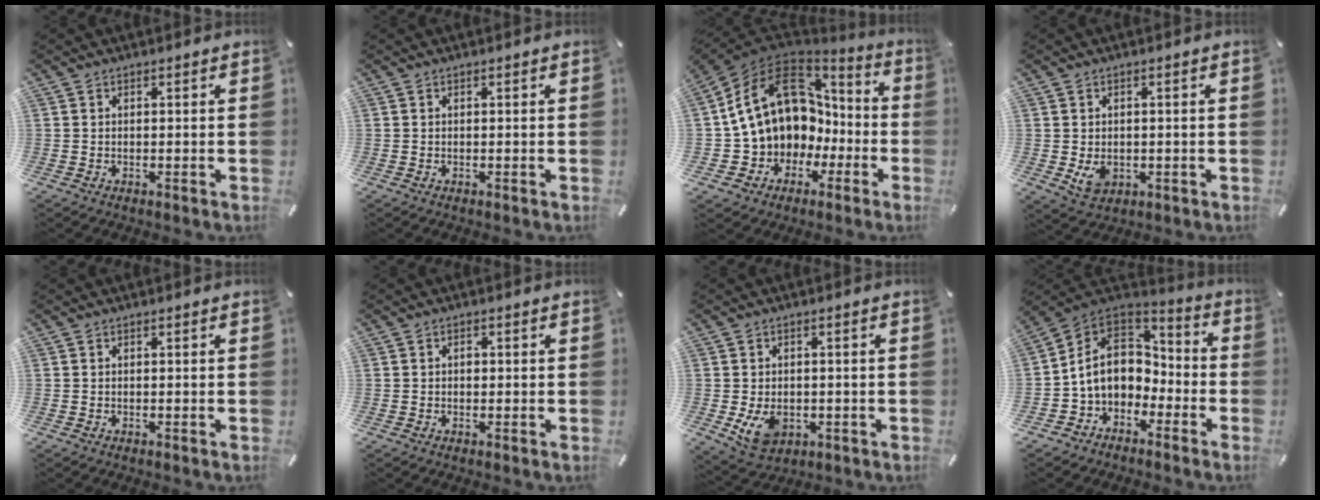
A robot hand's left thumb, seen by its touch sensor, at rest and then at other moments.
{"total": 0.0}
{"total": 19.3, "force": [4.7, 15.2, 10.8], "torque": [-0.229, -0.029, 0.105]}
{"total": 4.2, "force": [-0.5, 3.3, 2.6], "torque": [-0.041, -0.006, -0.010]}
{"total": 0.0}
{"total": 1.1, "force": [0.0, 0.8, 0.7], "torque": [-0.008, -0.001, -0.002]}
{"total": 6.7, "force": [-1.3, 5.1, 4.1], "torque": [-0.076, -0.001, -0.023]}
{"total": 10.4, "force": [-2.1, 9.0, 4.6], "torque": [-0.121, 0.011, -0.038]}